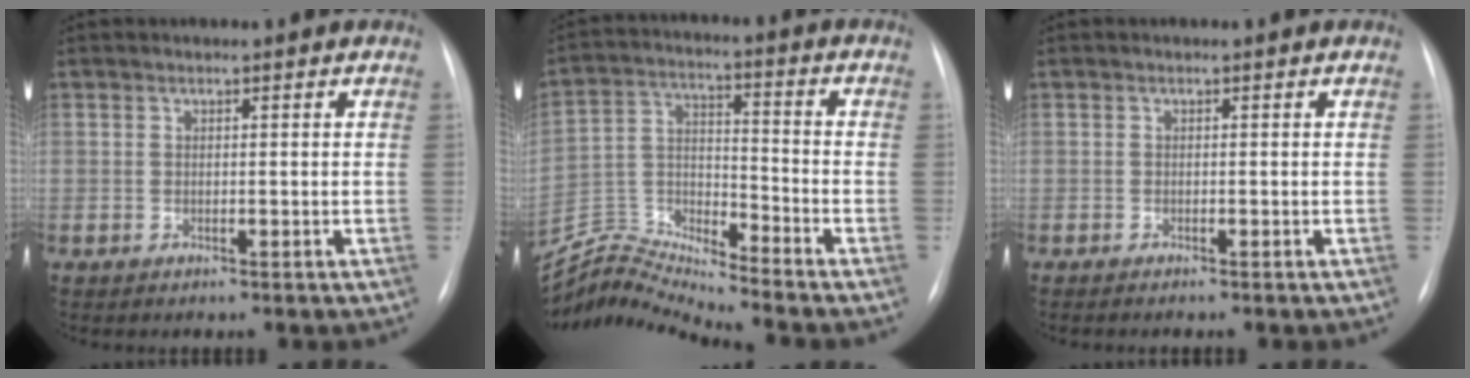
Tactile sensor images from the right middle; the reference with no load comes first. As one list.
[{"total": 11.7, "force": [-11.5, -1.9, 0.5], "torque": [-0.015, 0.039, -0.224]}, {"total": 1.2, "force": [-1.0, 0.0, 0.7], "torque": [-0.007, -0.003, -0.010]}]